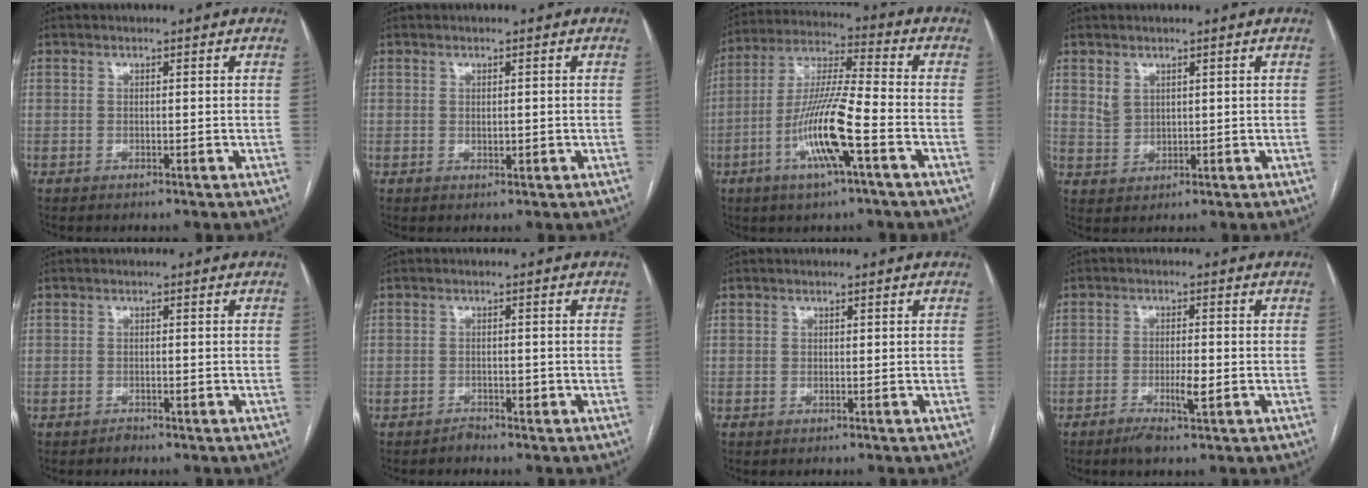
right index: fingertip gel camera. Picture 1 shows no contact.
{"total": 0.9, "force": [0.0, 0.4, 0.7], "torque": [-0.011, -0.001, 0.003]}
{"total": 13.0, "force": [-4.9, 0.5, 12.1], "torque": [-0.239, -0.001, -0.094]}
{"total": 2.5, "force": [1.4, 1.9, 0.8], "torque": [-0.018, 0.004, 0.036]}
{"total": 0.7, "force": [-0.6, 0.2, 0.3], "torque": [-0.007, 0.000, -0.008]}
{"total": 1.2, "force": [-1.0, 0.5, 0.3], "torque": [-0.004, 0.002, -0.015]}
{"total": 0.0}
{"total": 4.0, "force": [-1.6, 0.6, 3.7], "torque": [-0.070, -0.004, -0.027]}